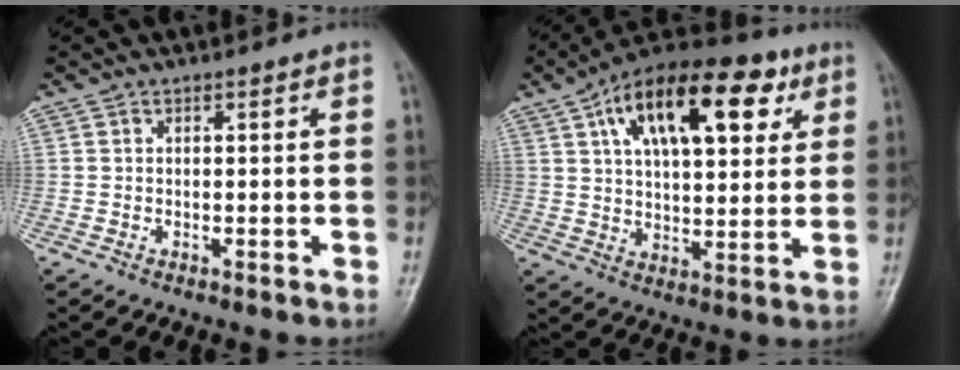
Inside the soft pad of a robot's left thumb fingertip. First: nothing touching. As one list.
[{"total": 20.7, "force": [8.6, 10.0, 16.0], "torque": [-0.224, -0.001, 0.135]}]